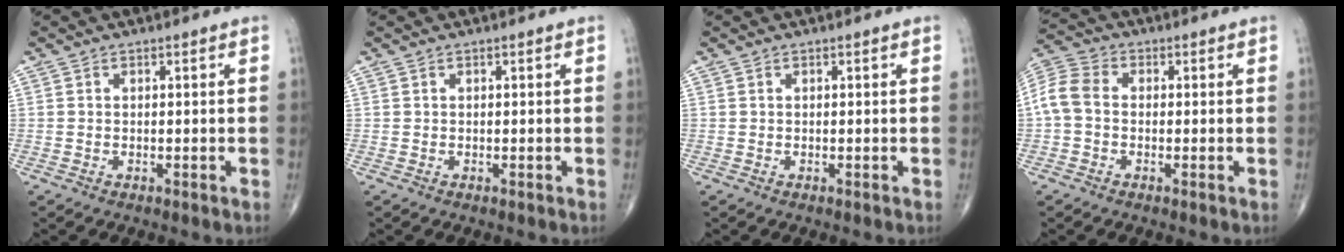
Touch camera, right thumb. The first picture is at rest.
{"total": 0.0}
{"total": 0.0}
{"total": 7.1, "force": [-0.4, 5.1, 4.8], "torque": [-0.099, 0.020, -0.021]}